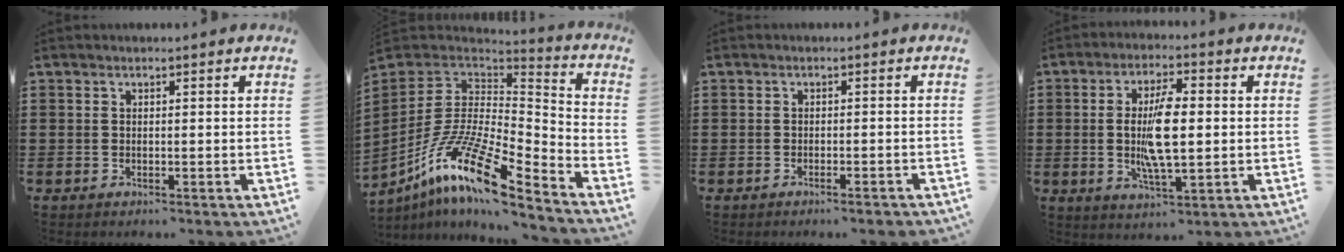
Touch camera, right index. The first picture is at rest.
{"total": 16.0, "force": [-10.1, 3.7, 11.8], "torque": [-0.242, 0.013, -0.193]}
{"total": 1.1, "force": [-1.0, -0.2, 0.4], "torque": [-0.008, -0.003, -0.018]}
{"total": 9.2, "force": [0.0, 3.2, 8.7], "torque": [-0.176, -0.001, -0.004]}